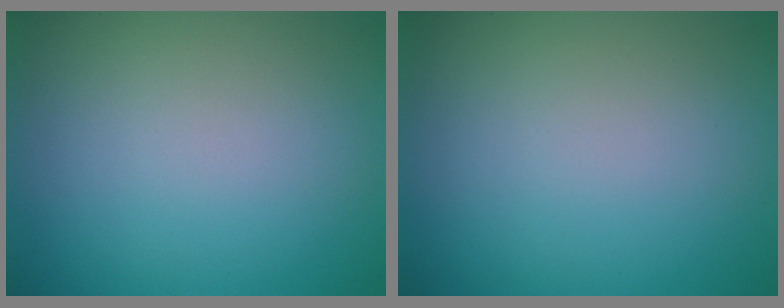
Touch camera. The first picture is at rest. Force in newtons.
{"total": 0.0}